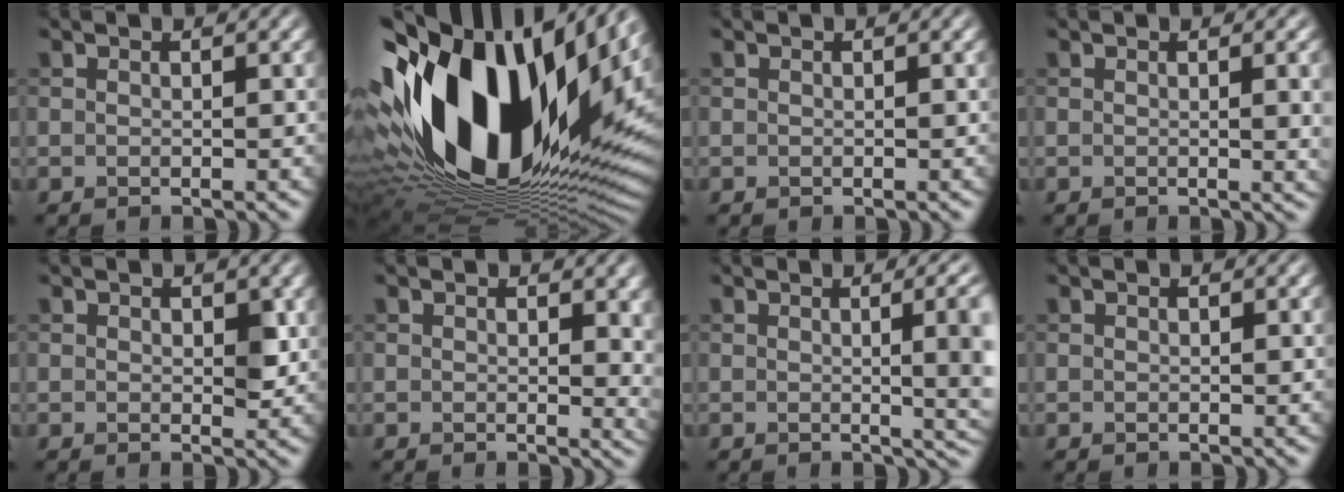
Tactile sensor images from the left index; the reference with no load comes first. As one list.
[{"total": 20.0, "force": [3.9, 10.7, 16.4], "torque": [-0.308, 0.003, 0.062]}, {"total": 0.0}, {"total": 3.4, "force": [0.2, 1.0, 3.3], "torque": [-0.031, 0.002, 0.002]}, {"total": 1.7, "force": [0.3, 1.1, 1.3], "torque": [-0.016, -0.006, 0.007]}, {"total": 3.6, "force": [0.6, 2.1, 2.9], "torque": [-0.025, -0.009, 0.011]}, {"total": 7.3, "force": [0.3, 2.7, 6.7], "torque": [-0.039, 0.006, 0.002]}, {"total": 0.0}]